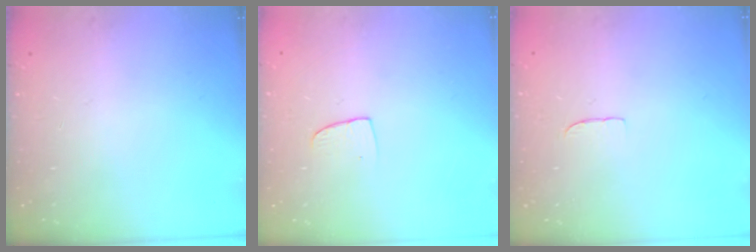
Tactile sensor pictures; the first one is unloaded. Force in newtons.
{"total": 5.5, "press": 5.5, "slide": 0.4}
{"total": 3.2, "press": 3.2, "slide": 0.3}